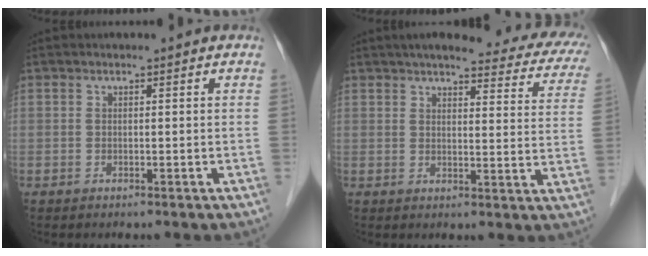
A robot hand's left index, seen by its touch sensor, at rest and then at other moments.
{"total": 20.3, "force": [16.9, 4.6, 10.4], "torque": [-0.121, -0.003, 0.179]}